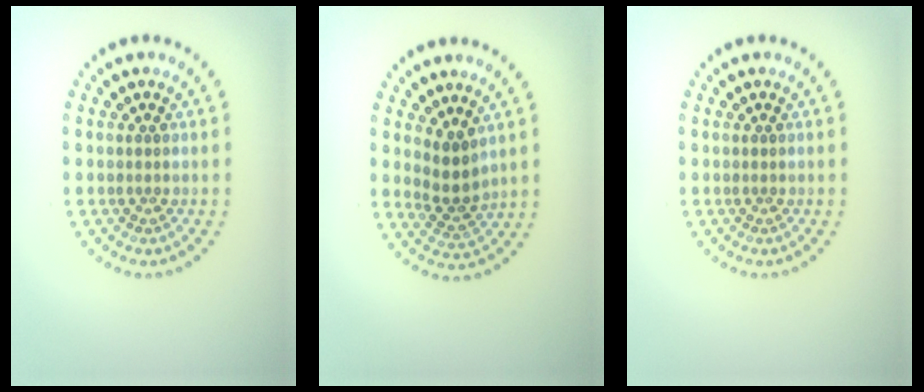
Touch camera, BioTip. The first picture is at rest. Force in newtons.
{"total": 2.5, "press": 1.9, "slide": 1.5}
{"total": 0.0}